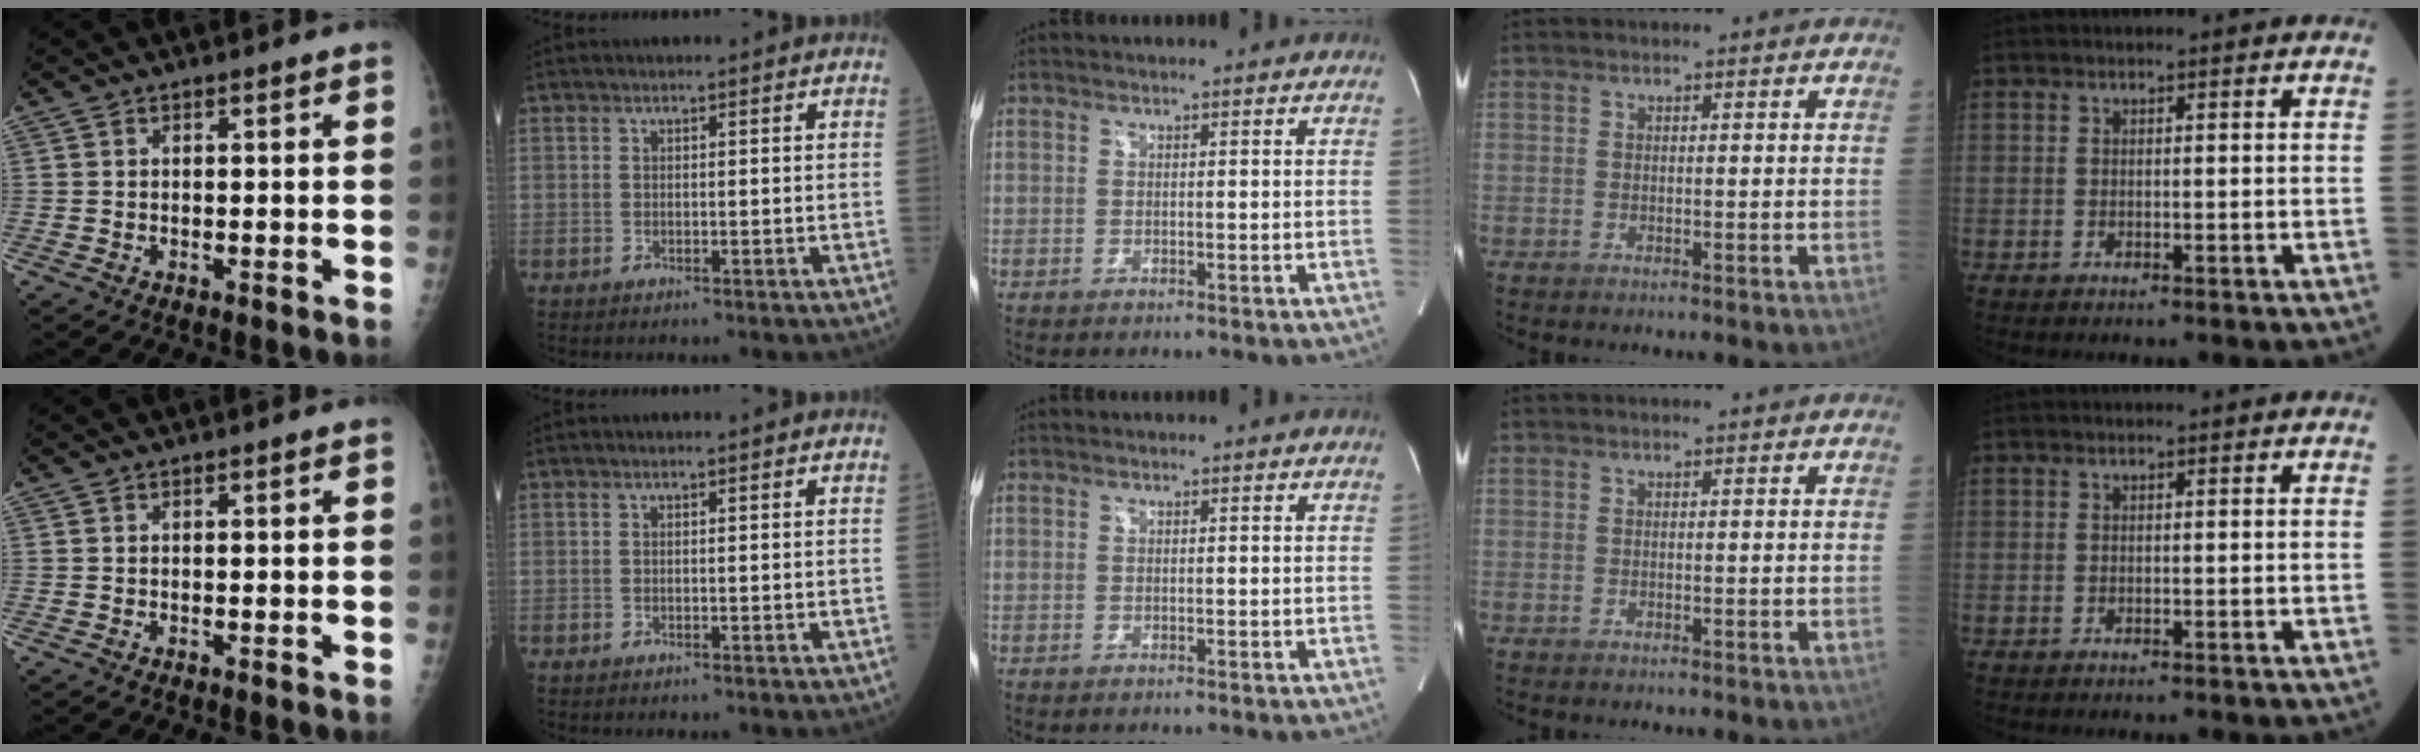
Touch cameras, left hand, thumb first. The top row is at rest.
{}